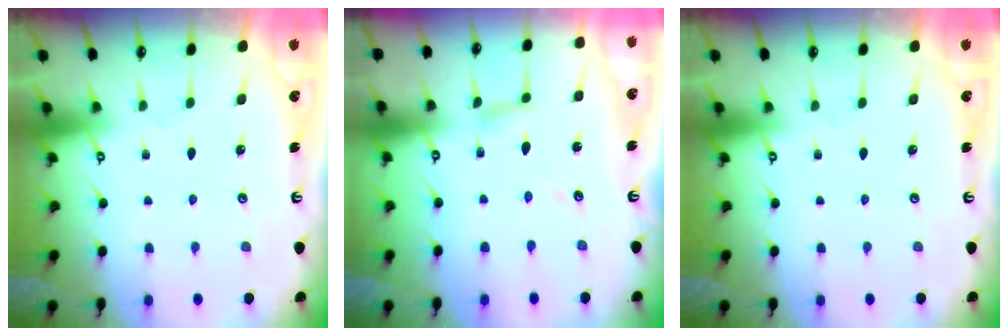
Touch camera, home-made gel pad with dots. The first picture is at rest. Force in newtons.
{"total": 4.1, "press": 4.1, "slide": 0.4}
{"total": 0.0}